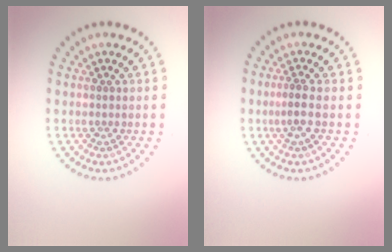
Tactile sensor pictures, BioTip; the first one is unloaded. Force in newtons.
{"total": 1.5, "press": 1.1, "slide": 1.0}